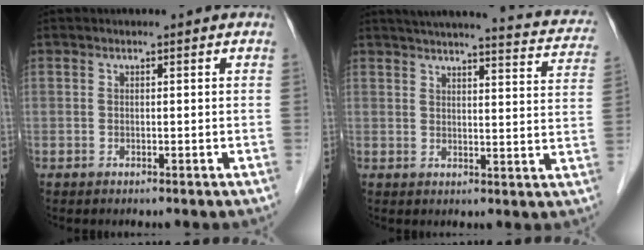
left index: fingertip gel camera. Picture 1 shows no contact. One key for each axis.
{"total": 19.4, "fx": 17.1, "fy": 2.8, "fz": 8.6, "tx": -0.112, "ty": -0.009, "tz": 0.194}